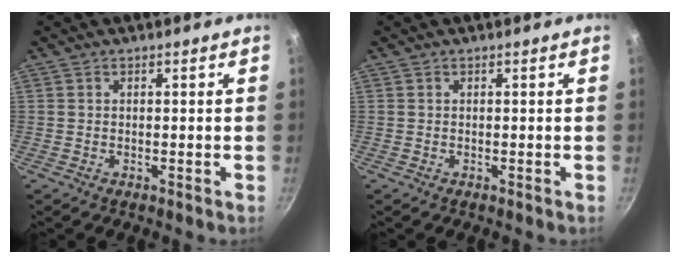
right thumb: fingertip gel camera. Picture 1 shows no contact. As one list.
[{"total": 0.0}]